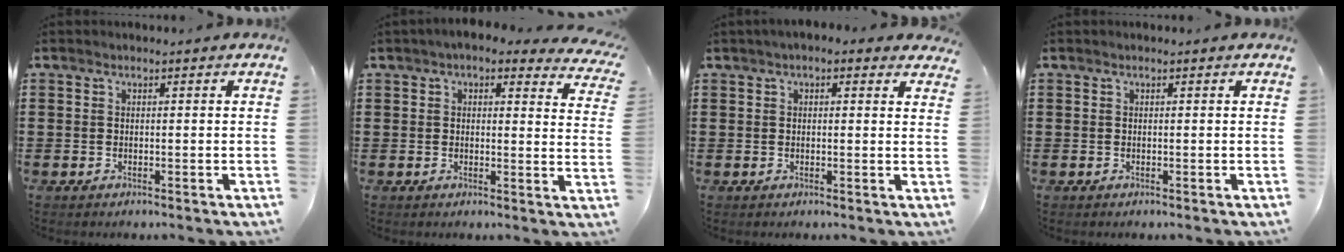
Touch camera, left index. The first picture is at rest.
{"total": 3.7, "force": [3.1, 0.7, 1.9], "torque": [-0.041, -0.011, 0.052]}
{"total": 2.0, "force": [1.3, 0.9, 1.2], "torque": [-0.027, 0.009, 0.024]}
{"total": 0.0}